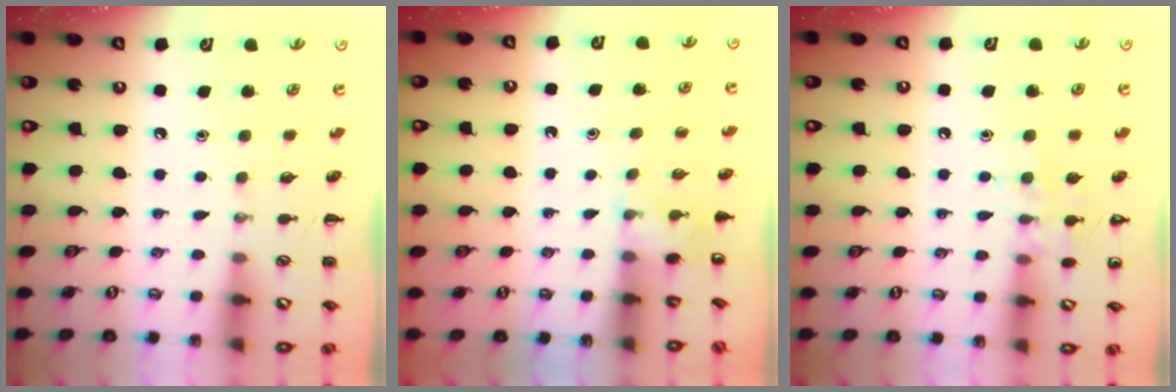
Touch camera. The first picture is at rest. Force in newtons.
{"total": 2.6, "press": 2.4, "slide": 1.0}
{"total": 8.3, "press": 8.1, "slide": 1.5}